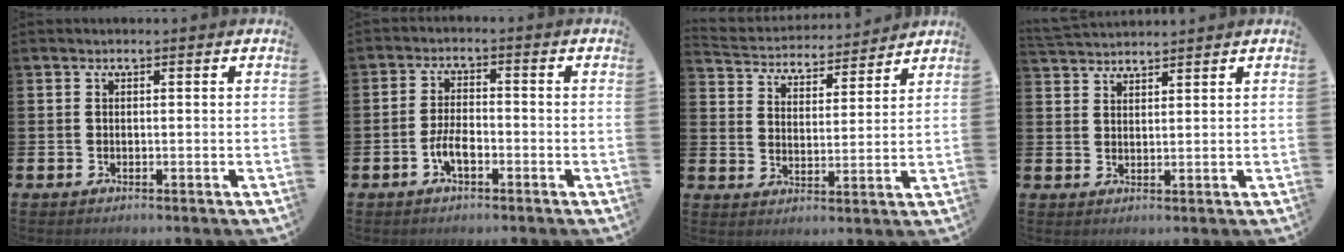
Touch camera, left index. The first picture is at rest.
{"total": 3.6, "force": [-1.5, 1.5, 3.0], "torque": [-0.065, 0.007, -0.028]}
{"total": 4.4, "force": [4.2, 1.3, -0.1], "torque": [-0.024, -0.036, 0.068]}
{"total": 3.0, "force": [3.0, 0.4, 0.1], "torque": [-0.009, -0.013, 0.056]}